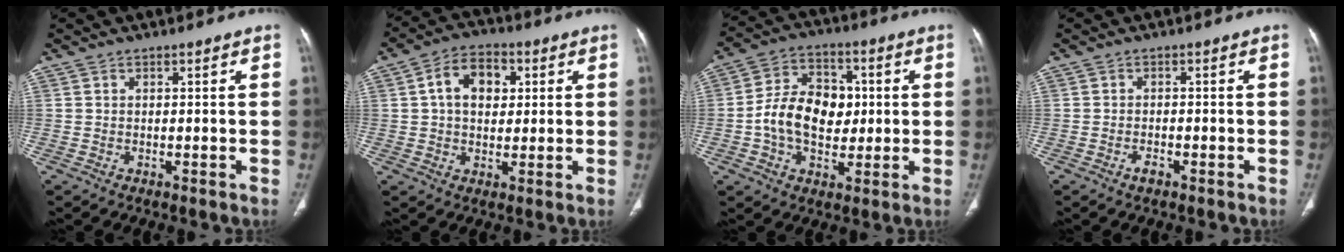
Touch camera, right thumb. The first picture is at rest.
{"total": 9.3, "force": [2.1, 6.4, 6.4], "torque": [-0.084, 0.009, 0.029]}
{"total": 13.4, "force": [-0.2, 9.6, 9.3], "torque": [-0.134, 0.019, -0.007]}
{"total": 1.5, "force": [-1.1, 0.6, 1.0], "torque": [-0.021, 0.005, -0.018]}